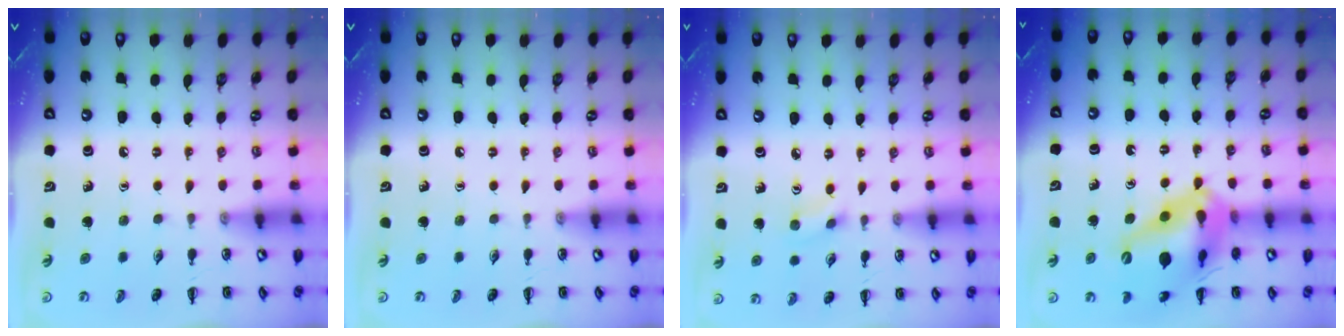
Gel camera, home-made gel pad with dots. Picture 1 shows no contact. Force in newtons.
{"total": 0.0}
{"total": 2.3, "press": 2.1, "slide": 0.8}
{"total": 19.0, "press": 18.5, "slide": 4.1}